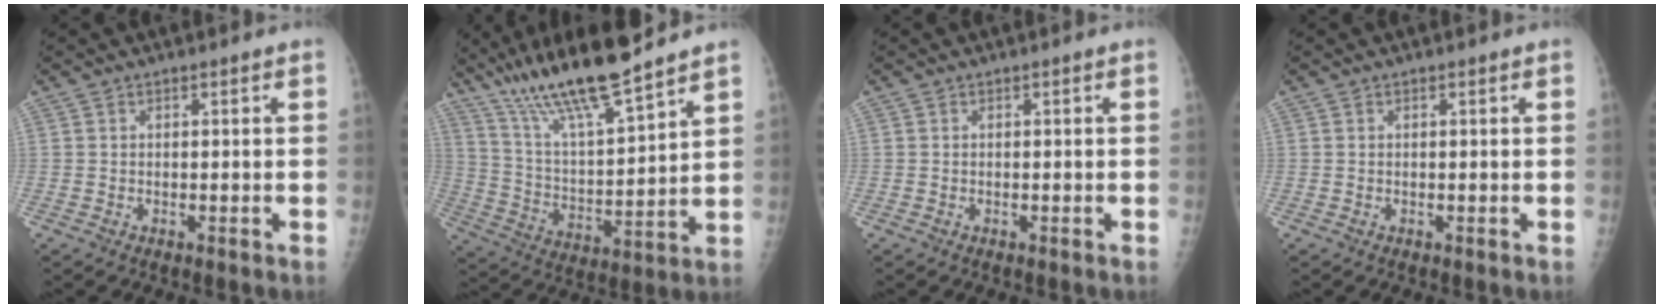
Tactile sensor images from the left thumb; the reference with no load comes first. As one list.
[{"total": 17.6, "force": [14.0, 2.1, 10.4], "torque": [-0.173, -0.068, 0.260]}, {"total": 0.0}, {"total": 0.0}]